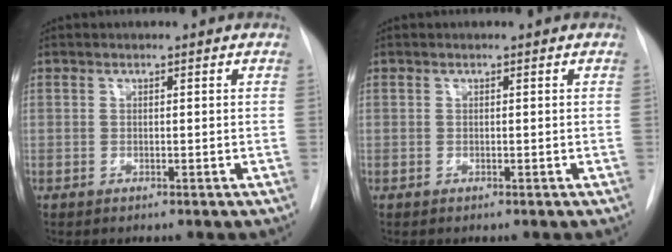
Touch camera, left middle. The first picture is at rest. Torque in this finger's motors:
{"motor_torque": [0.09, -0.07, 0.03, 0.01]}